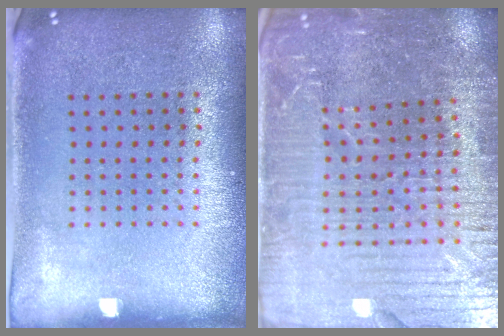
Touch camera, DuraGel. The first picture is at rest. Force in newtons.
{"total": 4.8, "press": 4.5, "slide": 1.6}